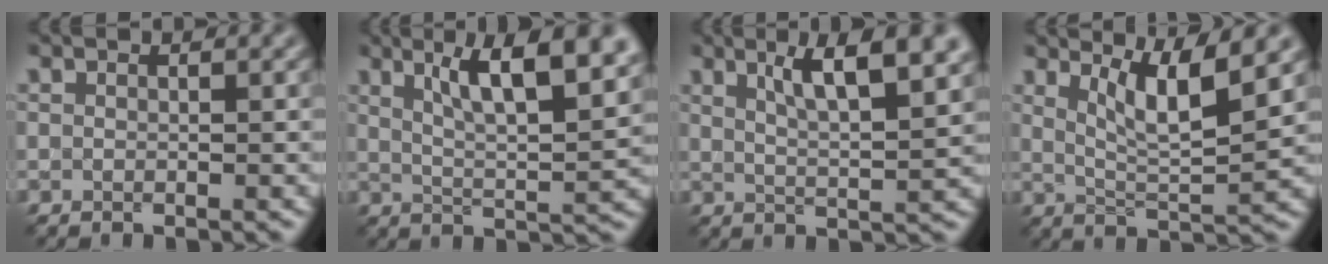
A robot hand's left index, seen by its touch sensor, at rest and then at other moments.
{"total": 9.6, "force": [4.7, 2.7, 8.0], "torque": [-0.106, 0.017, 0.071]}
{"total": 7.1, "force": [3.7, 1.8, 5.8], "torque": [-0.074, 0.010, 0.055]}
{"total": 5.4, "force": [2.8, 1.1, 4.4], "torque": [-0.073, -0.008, 0.053]}